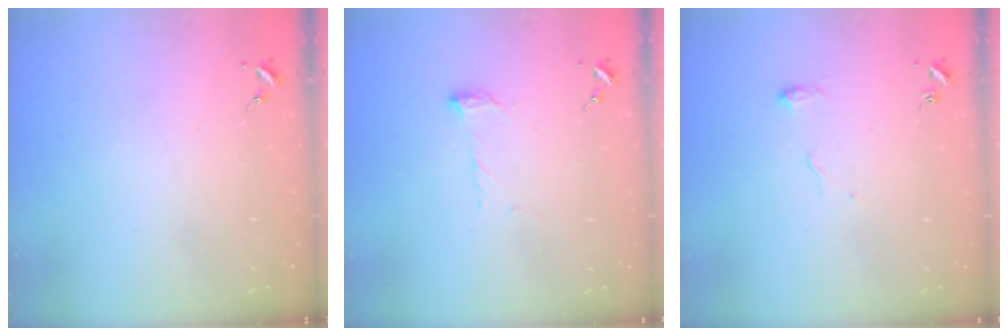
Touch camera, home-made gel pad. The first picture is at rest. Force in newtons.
{"total": 7.6, "press": 7.5, "slide": 0.8}
{"total": 6.8, "press": 6.8, "slide": 0.7}